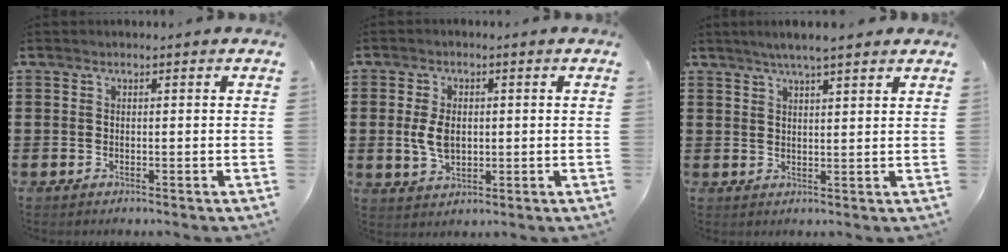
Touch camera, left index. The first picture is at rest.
{"total": 5.0, "force": [0.2, 3.1, 3.9], "torque": [-0.101, 0.002, -0.003]}
{"total": 4.0, "force": [3.3, 0.2, 2.3], "torque": [-0.052, 0.000, 0.058]}